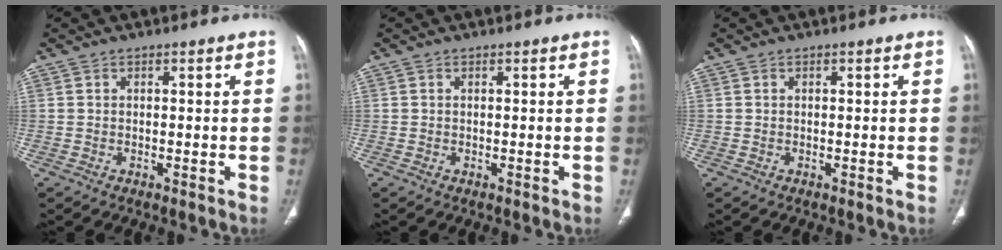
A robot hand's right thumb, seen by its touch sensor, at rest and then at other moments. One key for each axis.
{"total": 0.0}
{"total": 0.0}